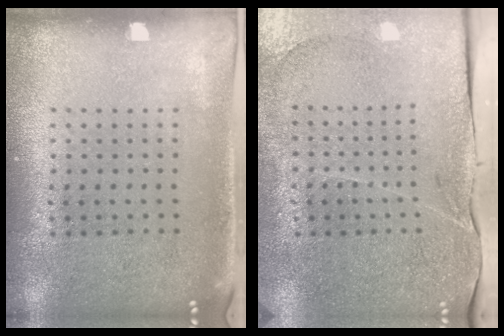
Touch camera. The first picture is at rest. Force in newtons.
{"total": 3.3, "press": 3.2, "slide": 0.6}